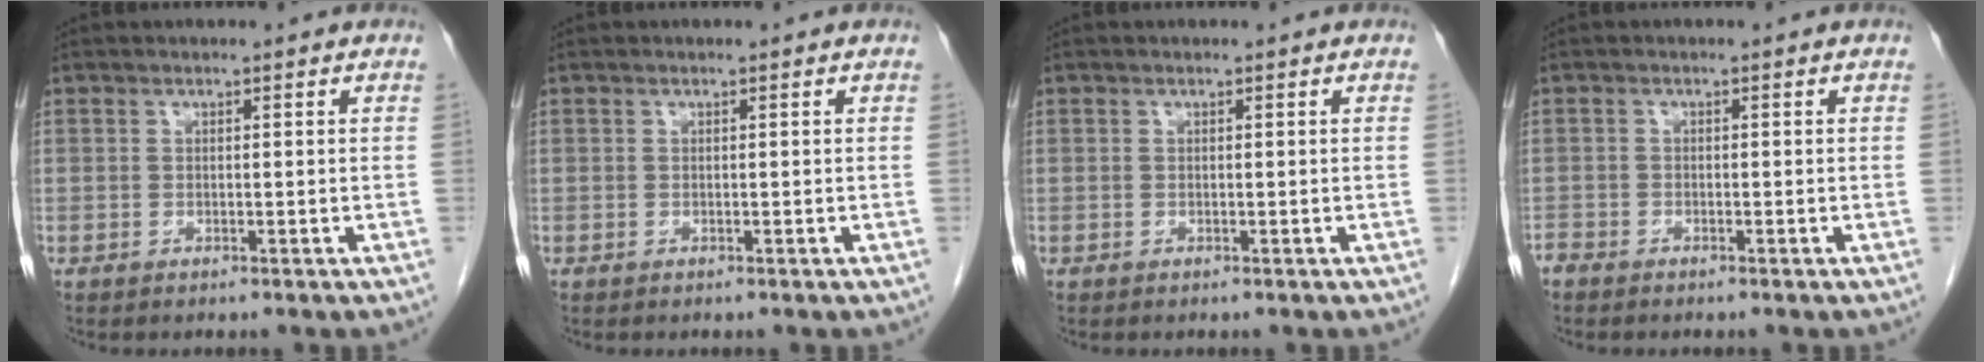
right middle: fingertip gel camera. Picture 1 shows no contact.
{"total": 0.0}
{"total": 0.0}
{"total": 1.2, "force": [-1.2, 0.3, 0.2], "torque": [-0.006, -0.002, -0.024]}